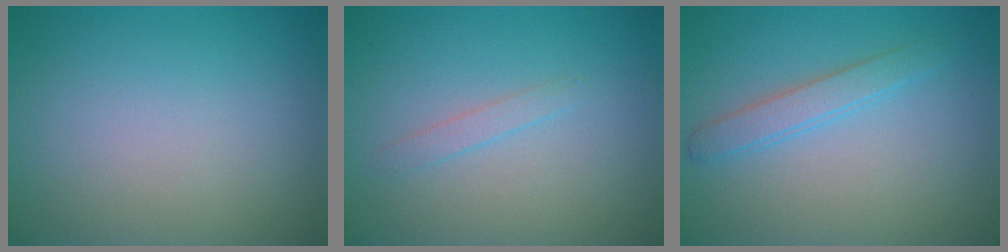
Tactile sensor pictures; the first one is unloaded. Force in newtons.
{"total": 0.9, "press": 0.9, "slide": 0.2}
{"total": 2.0, "press": 2.0, "slide": 0.0}